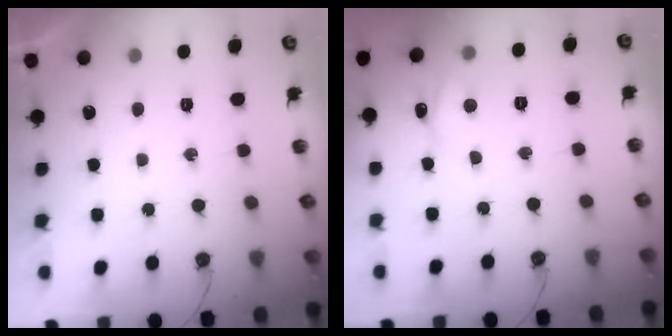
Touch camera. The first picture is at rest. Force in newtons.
{"total": 2.9, "press": 2.8, "slide": 0.3}